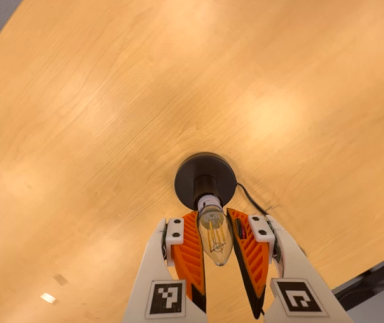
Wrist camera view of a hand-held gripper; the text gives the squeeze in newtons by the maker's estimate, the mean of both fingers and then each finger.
{"total": 17.1, "left": 17.5, "right": 16.8}